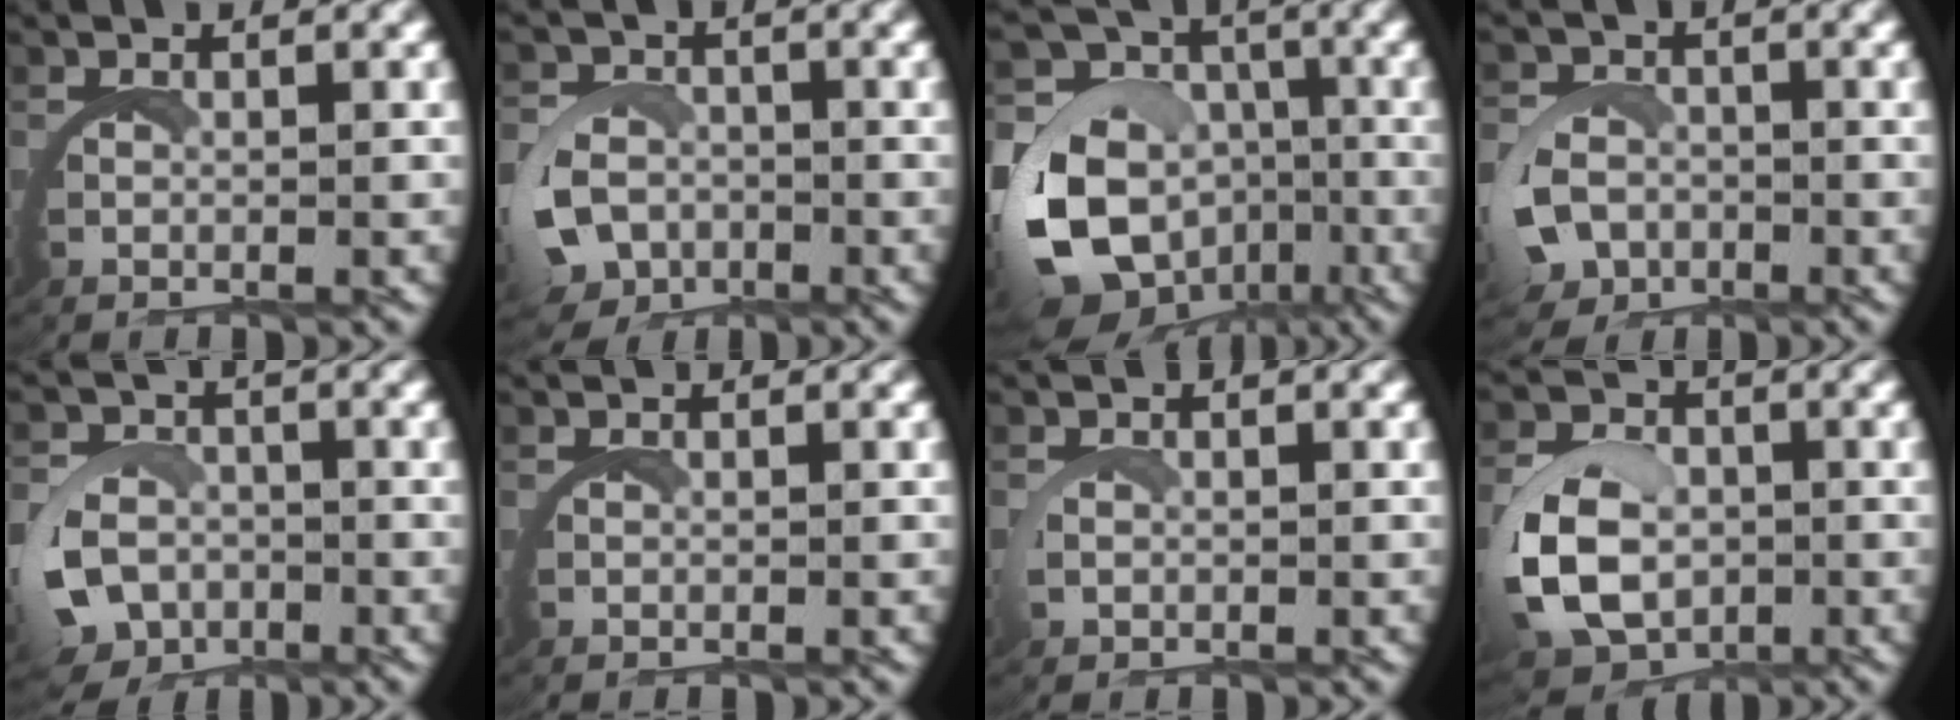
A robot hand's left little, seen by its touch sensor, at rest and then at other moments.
{"total": 5.2, "force": [-1.9, 4.4, 2.0], "torque": [-0.035, -0.025, -0.031]}
{"total": 11.6, "force": [-2.5, 9.7, 5.8], "torque": [-0.133, -0.054, -0.035]}
{"total": 4.2, "force": [-1.4, 3.6, 1.7], "torque": [-0.033, -0.021, -0.025]}
{"total": 6.1, "force": [-2.4, 5.2, 2.2], "torque": [-0.042, -0.031, -0.039]}
{"total": 0.0}
{"total": 0.7, "force": [0.6, 0.3, 0.4], "torque": [-0.026, -0.008, 0.012]}
{"total": 7.1, "force": [-1.0, 5.6, 4.3], "torque": [-0.112, -0.031, -0.007]}